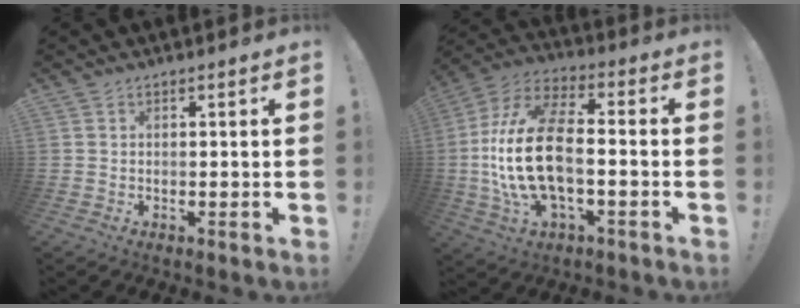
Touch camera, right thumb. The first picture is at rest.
{"total": 19.8, "force": [-2.1, 10.2, 16.8], "torque": [-0.341, 0.012, -0.035]}